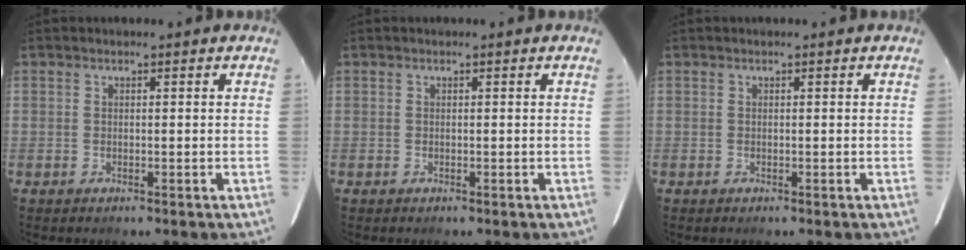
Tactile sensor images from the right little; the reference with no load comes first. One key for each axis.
{"total": 0.0}
{"total": 0.0}